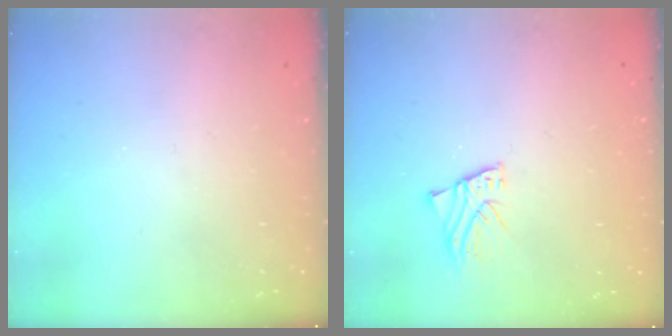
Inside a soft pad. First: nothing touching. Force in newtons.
{"total": 1.5, "press": 1.5, "slide": 0.2}